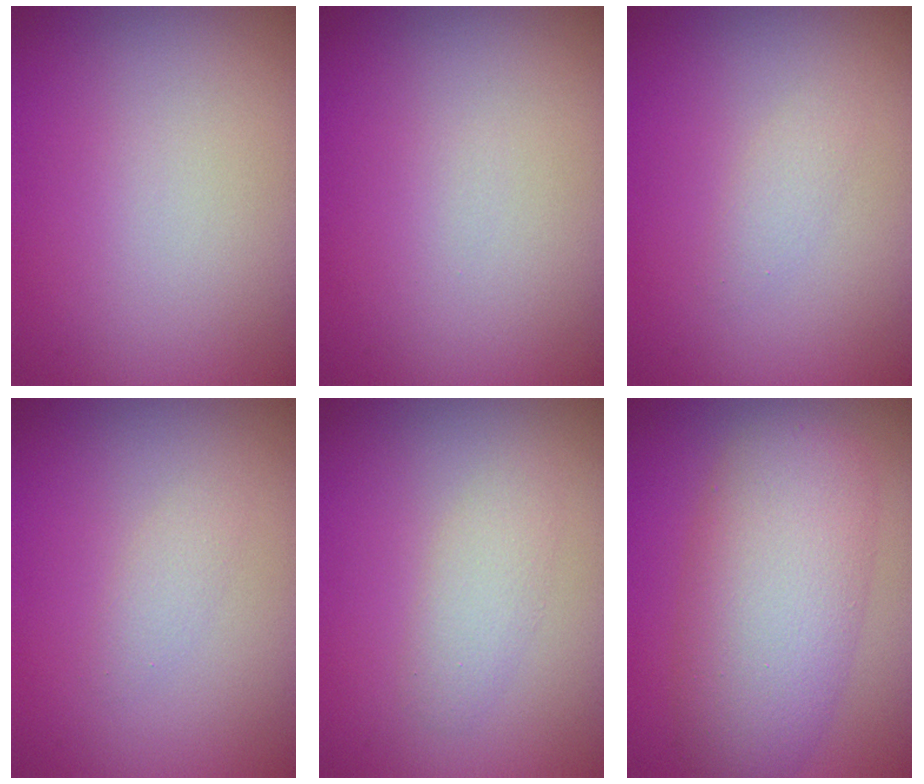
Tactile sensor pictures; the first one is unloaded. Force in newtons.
{"total": 0.0}
{"total": 1.1, "press": 1.1, "slide": 0.0}
{"total": 1.1, "press": 1.1, "slide": 0.0}
{"total": 1.9, "press": 1.9, "slide": 0.0}
{"total": 8.0, "press": 8.0, "slide": 0.2}